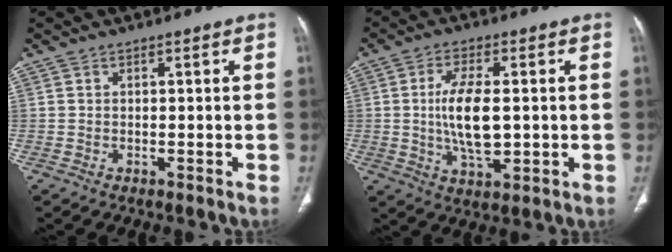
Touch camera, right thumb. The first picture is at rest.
{"total": 10.3, "force": [0.1, 4.5, 9.2], "torque": [-0.171, -0.010, 0.006]}